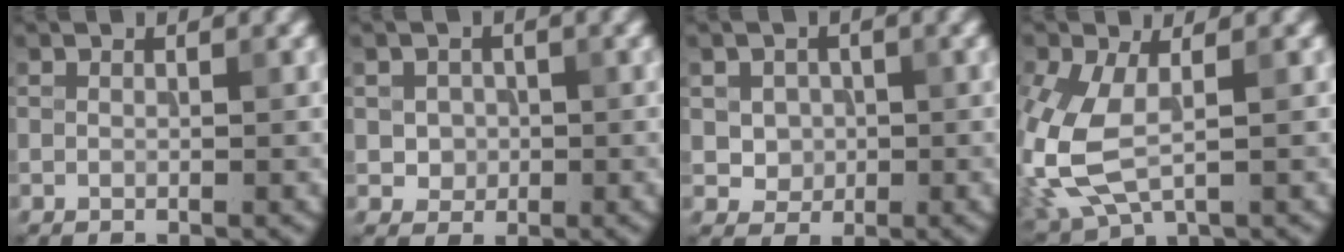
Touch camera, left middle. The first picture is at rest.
{"total": 2.0, "force": [0.0, 1.8, 0.7], "torque": [-0.004, -0.005, 0.002]}
{"total": 2.7, "force": [0.3, 2.5, 1.1], "torque": [-0.018, -0.003, 0.016]}
{"total": 7.4, "force": [-0.8, 4.3, 6.0], "torque": [-0.164, -0.008, -0.015]}